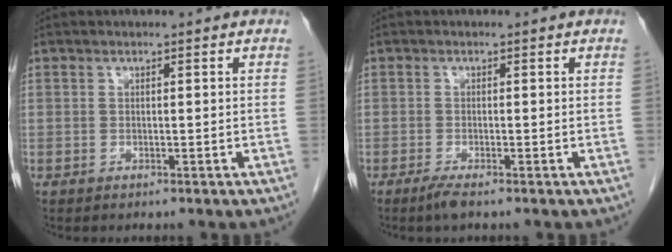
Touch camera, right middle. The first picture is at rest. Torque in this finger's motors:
{"motor_torque": [0.36, -0.15, 0.00, 0.03]}